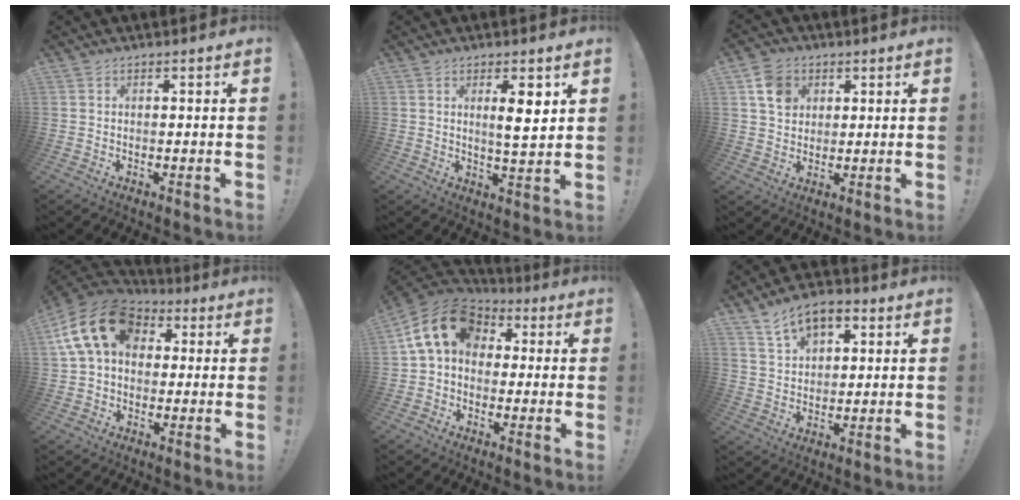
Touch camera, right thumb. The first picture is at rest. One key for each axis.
{"total": 6.5, "fx": 2.3, "fy": 0.8, "fz": 6.1, "tx": -0.091, "ty": -0.017, "tz": 0.030}
{"total": 8.4, "fx": 3.7, "fy": 6.8, "fz": 3.3, "tx": -0.045, "ty": -0.010, "tz": 0.073}
{"total": 17.4, "fx": 5.0, "fy": 12.1, "fz": 11.4, "tx": -0.188, "ty": -0.004, "tz": 0.091}
{"total": 14.4, "fx": 3.4, "fy": 10.3, "fz": 9.5, "tx": -0.178, "ty": 0.004, "tz": 0.062}
{"total": 10.2, "fx": 5.8, "fy": 6.2, "fz": 5.8, "tx": -0.087, "ty": -0.018, "tz": 0.108}